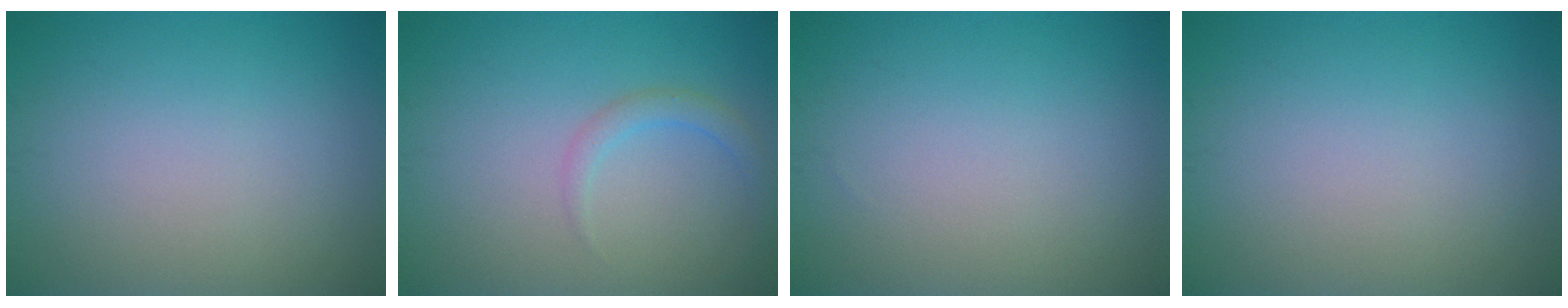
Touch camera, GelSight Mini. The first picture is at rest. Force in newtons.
{"total": 1.6, "press": 1.6, "slide": 0.1}
{"total": 0.0}
{"total": 0.0}